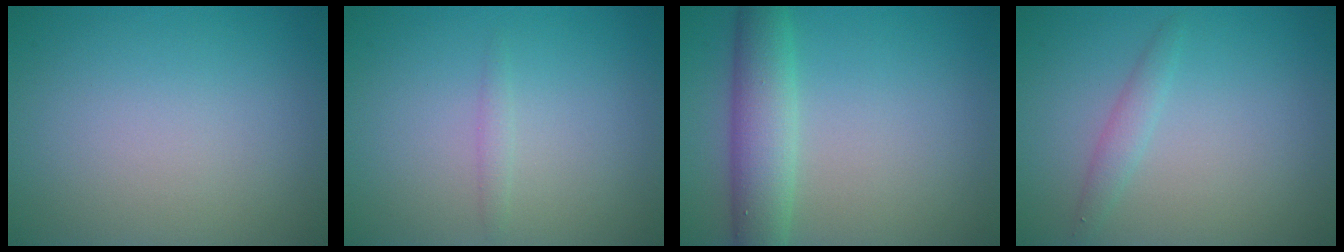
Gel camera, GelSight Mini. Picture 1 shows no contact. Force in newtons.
{"total": 0.8, "press": 0.8, "slide": 0.0}
{"total": 4.8, "press": 4.8, "slide": 0.2}
{"total": 1.4, "press": 1.4, "slide": 0.0}